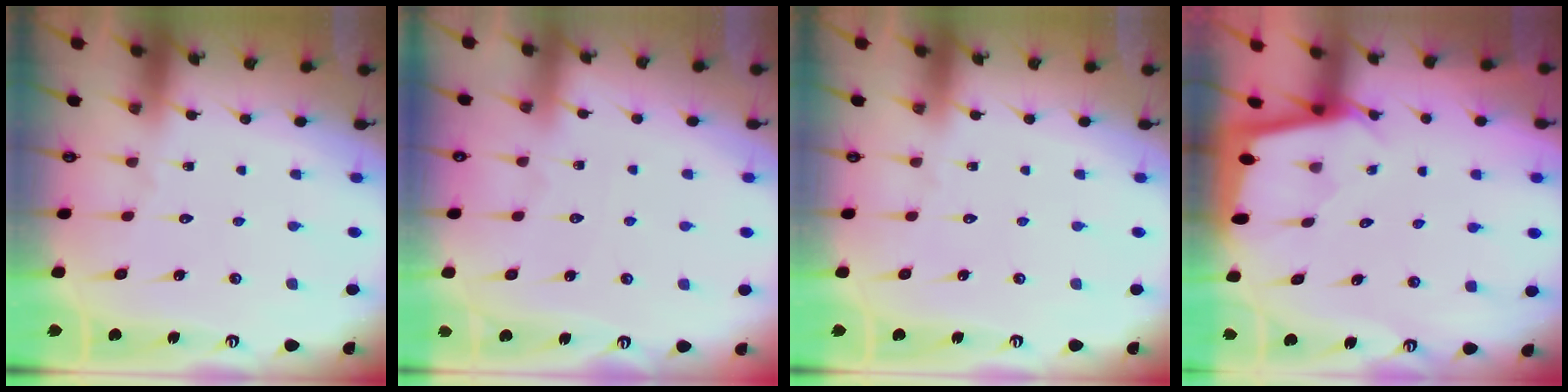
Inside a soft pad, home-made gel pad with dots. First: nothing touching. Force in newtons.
{"total": 2.4, "press": 2.4, "slide": 0.4}
{"total": 0.0}
{"total": 1.9, "press": 1.9, "slide": 0.2}